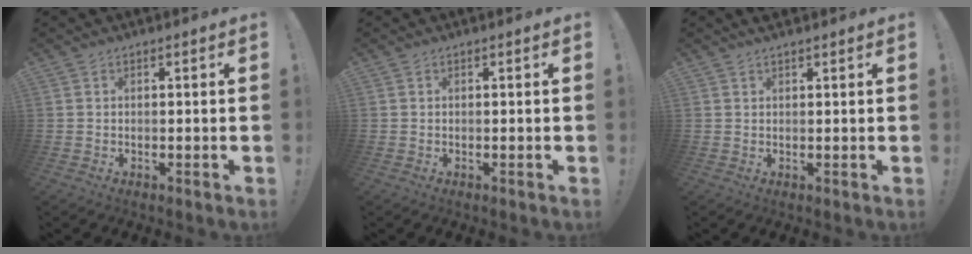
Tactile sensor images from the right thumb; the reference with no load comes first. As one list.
[{"total": 0.0}, {"total": 1.4, "force": [1.3, 0.0, 0.4], "torque": [-0.003, -0.004, 0.023]}]